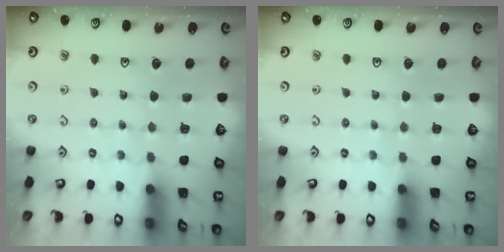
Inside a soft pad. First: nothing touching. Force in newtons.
{"total": 0.0}